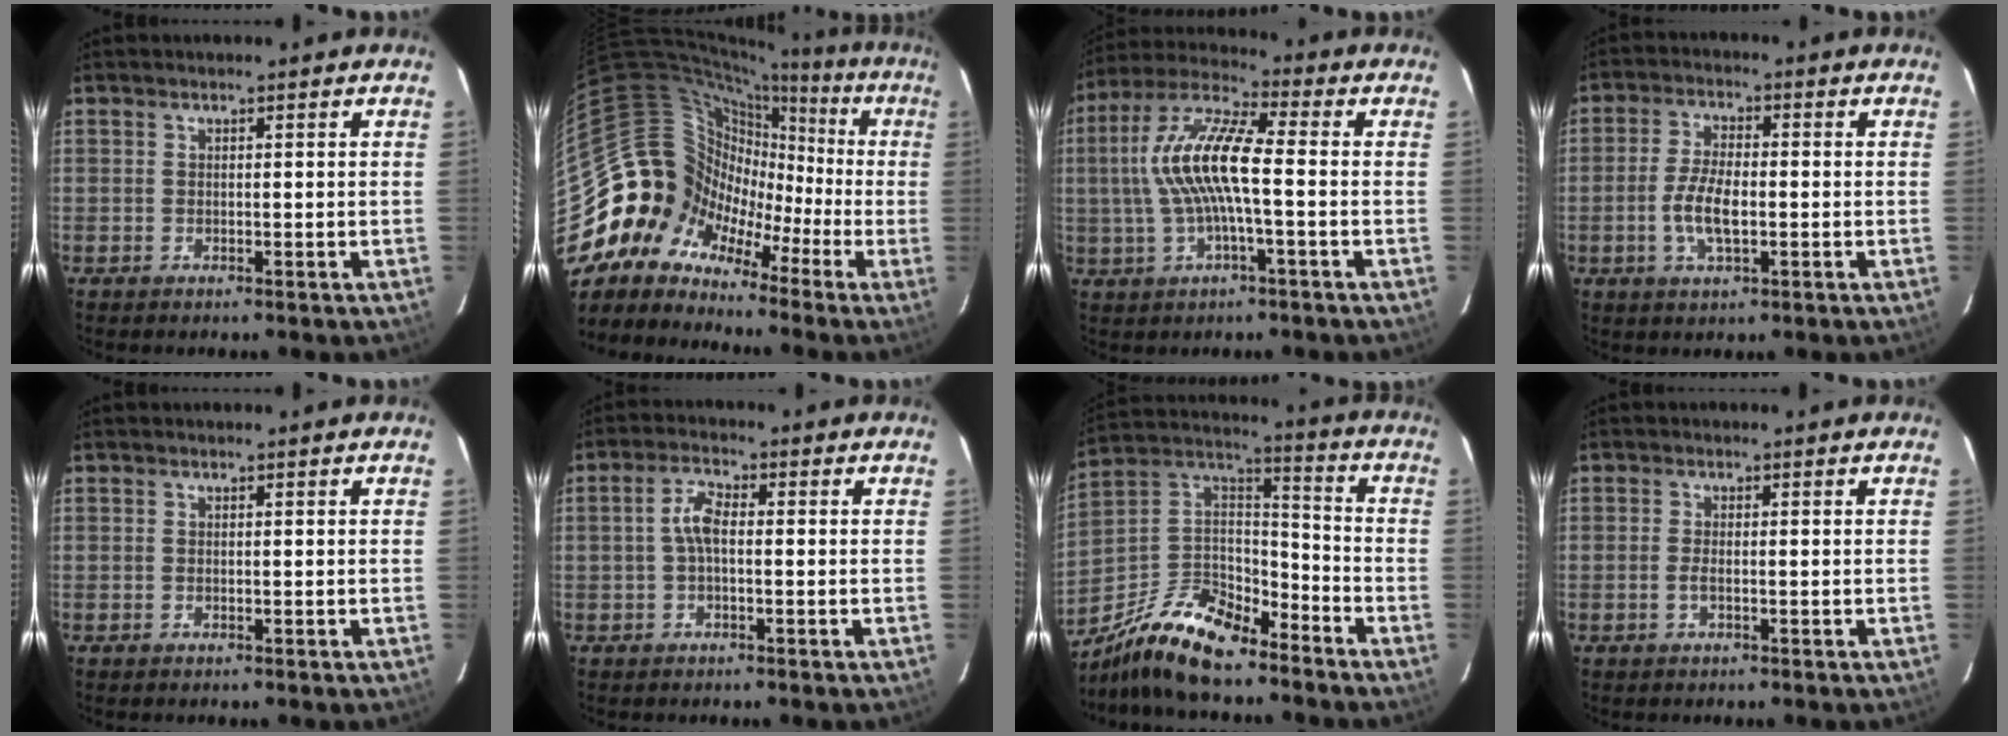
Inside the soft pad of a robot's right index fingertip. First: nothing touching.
{"total": 14.4, "force": [-7.0, 12.0, 3.7], "torque": [-0.087, 0.034, -0.147]}
{"total": 12.9, "force": [-0.4, 2.8, 12.6], "torque": [-0.252, 0.014, -0.011]}
{"total": 7.0, "force": [-1.6, 2.8, 6.2], "torque": [-0.126, -0.001, -0.030]}
{"total": 0.0}
{"total": 3.7, "force": [-0.4, 1.5, 3.4], "torque": [-0.072, 0.013, -0.008]}
{"total": 17.3, "force": [-13.6, 6.0, 8.9], "torque": [-0.200, 0.009, -0.253]}
{"total": 1.7, "force": [-0.6, 0.5, 1.5], "torque": [-0.034, -0.001, -0.011]}